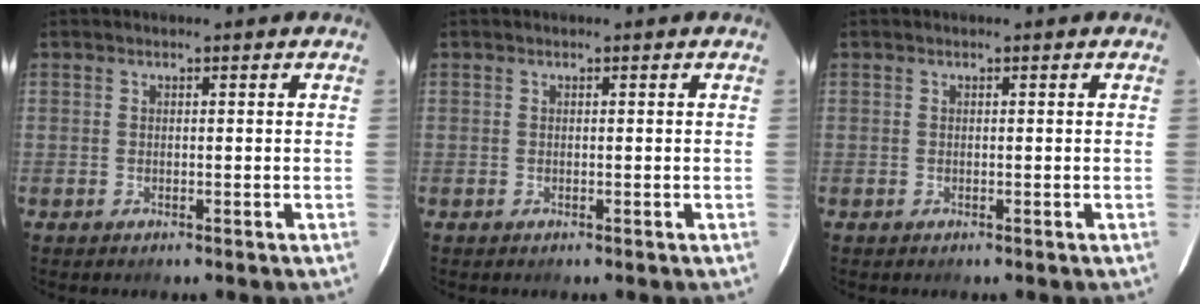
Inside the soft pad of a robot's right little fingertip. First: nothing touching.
{"total": 0.0}
{"total": 0.0}